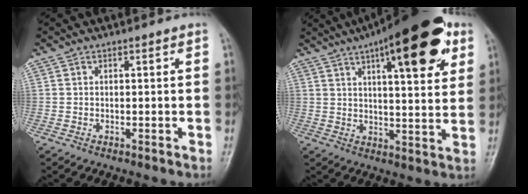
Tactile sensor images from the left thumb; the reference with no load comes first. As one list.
[{"total": 20.7, "force": [10.3, 6.5, 16.7], "torque": [-0.217, -0.016, 0.144]}]